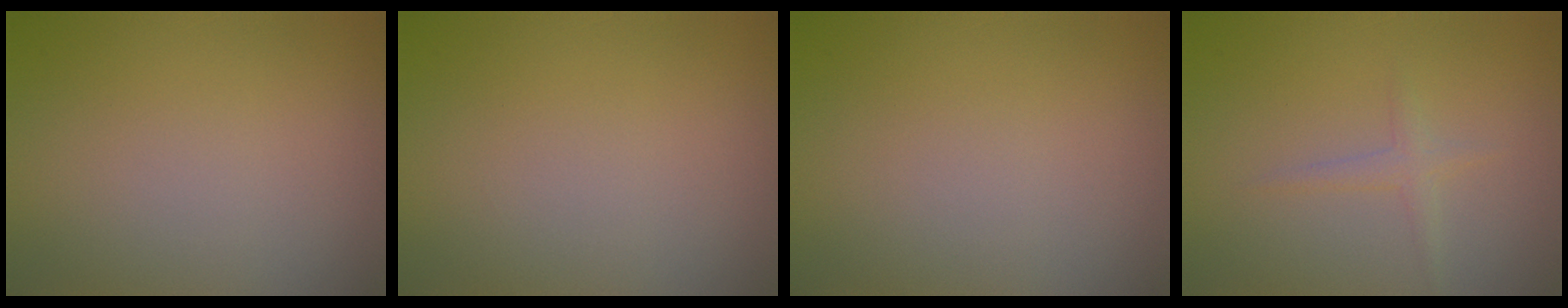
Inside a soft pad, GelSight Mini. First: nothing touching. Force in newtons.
{"total": 0.0}
{"total": 0.0}
{"total": 1.2, "press": 1.2, "slide": 0.1}